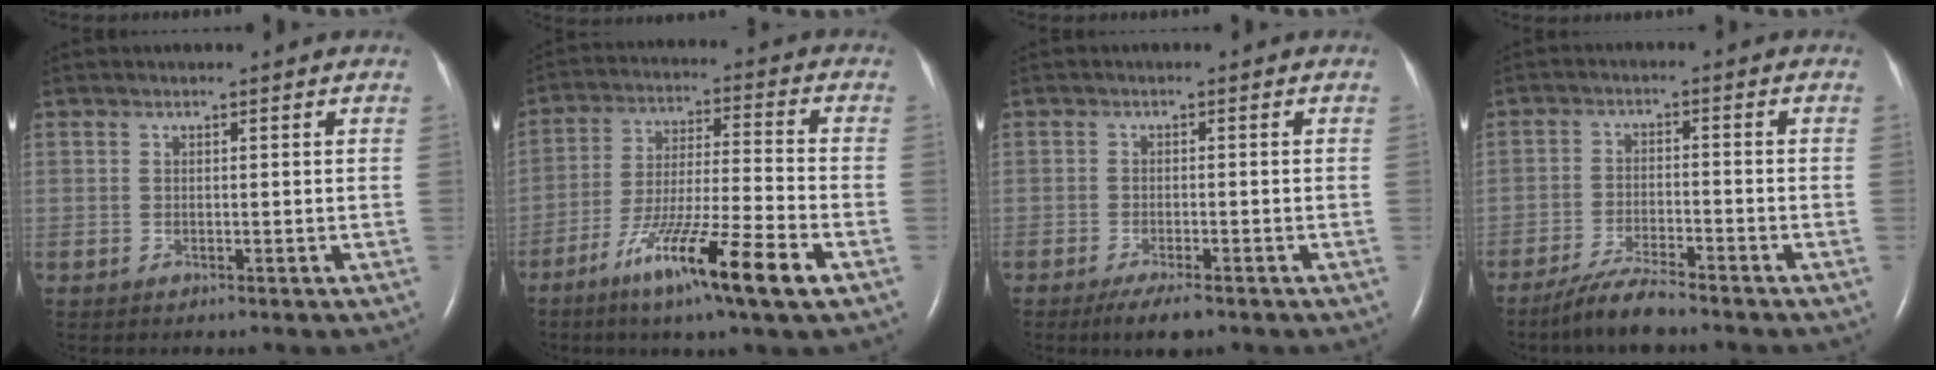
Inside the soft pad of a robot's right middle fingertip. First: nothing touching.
{"total": 14.6, "force": [-7.9, 0.0, 12.2], "torque": [-0.225, -0.033, -0.140]}
{"total": 4.1, "force": [-2.9, 0.9, 2.8], "torque": [-0.049, -0.008, -0.044]}
{"total": 5.8, "force": [-4.9, 0.2, 3.0], "torque": [-0.066, -0.019, -0.095]}